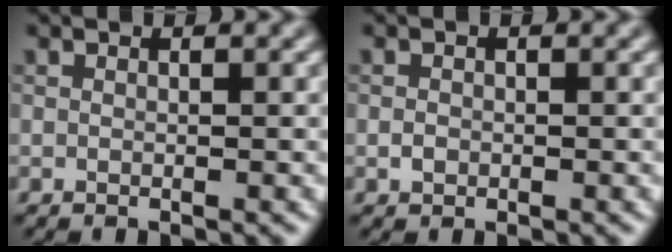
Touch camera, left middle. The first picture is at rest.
{"total": 0.8, "force": [-0.2, 0.6, 0.4], "torque": [-0.006, -0.001, -0.005]}